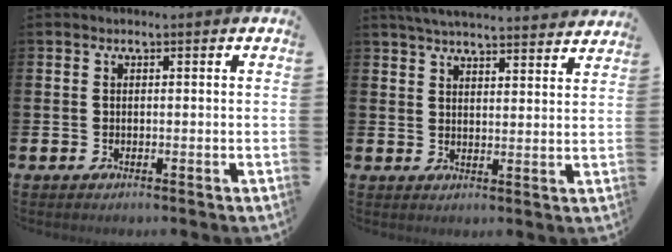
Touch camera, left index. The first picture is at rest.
{"total": 5.2, "force": [5.1, 0.2, 0.9], "torque": [-0.029, -0.026, 0.091]}